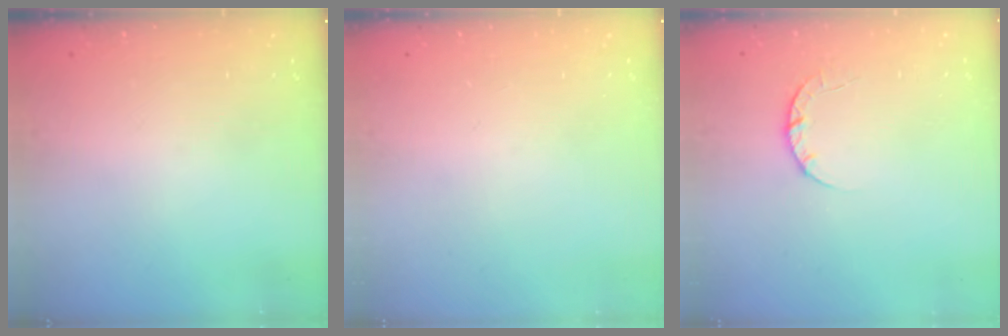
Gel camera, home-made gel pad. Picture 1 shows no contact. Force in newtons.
{"total": 0.0}
{"total": 3.7, "press": 3.7, "slide": 0.5}